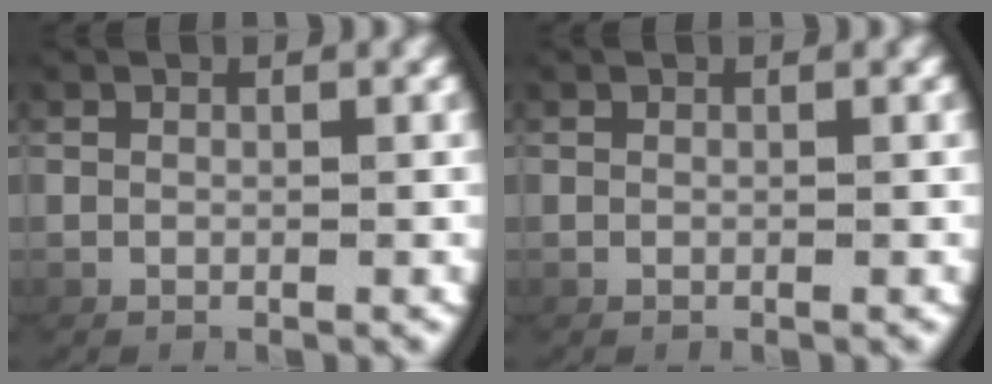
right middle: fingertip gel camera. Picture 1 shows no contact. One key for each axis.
{"total": 0.0}